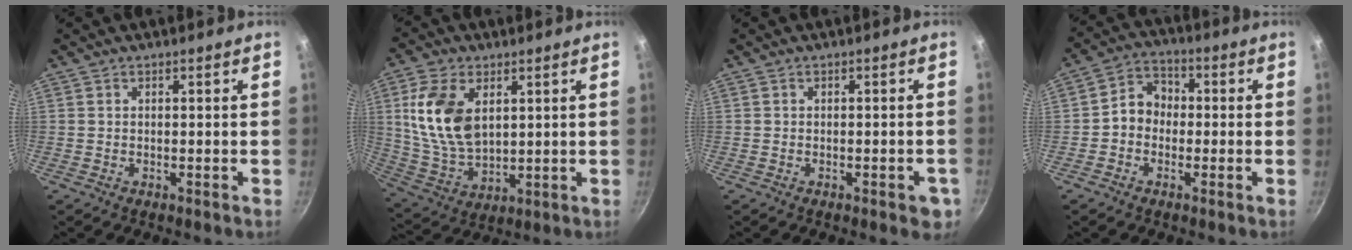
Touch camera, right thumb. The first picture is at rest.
{"total": 14.3, "force": [3.8, 8.8, 10.6], "torque": [-0.192, -0.019, 0.086]}
{"total": 3.7, "force": [-1.5, 1.6, 2.9], "torque": [-0.022, 0.007, -0.018]}
{"total": 6.5, "force": [-0.8, 5.4, 3.4], "torque": [-0.024, 0.023, -0.032]}